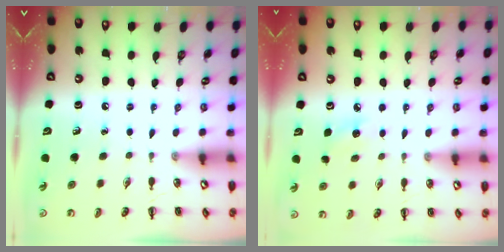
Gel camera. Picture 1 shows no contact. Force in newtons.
{"total": 6.1, "press": 5.9, "slide": 1.7}